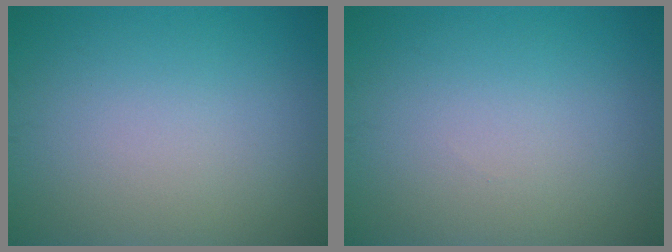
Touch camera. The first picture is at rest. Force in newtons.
{"total": 0.0}